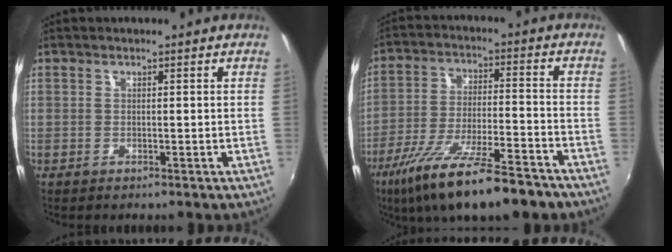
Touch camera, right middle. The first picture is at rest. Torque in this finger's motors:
{"motor_torque": [1.30, -0.83, 0.40, 0.21]}